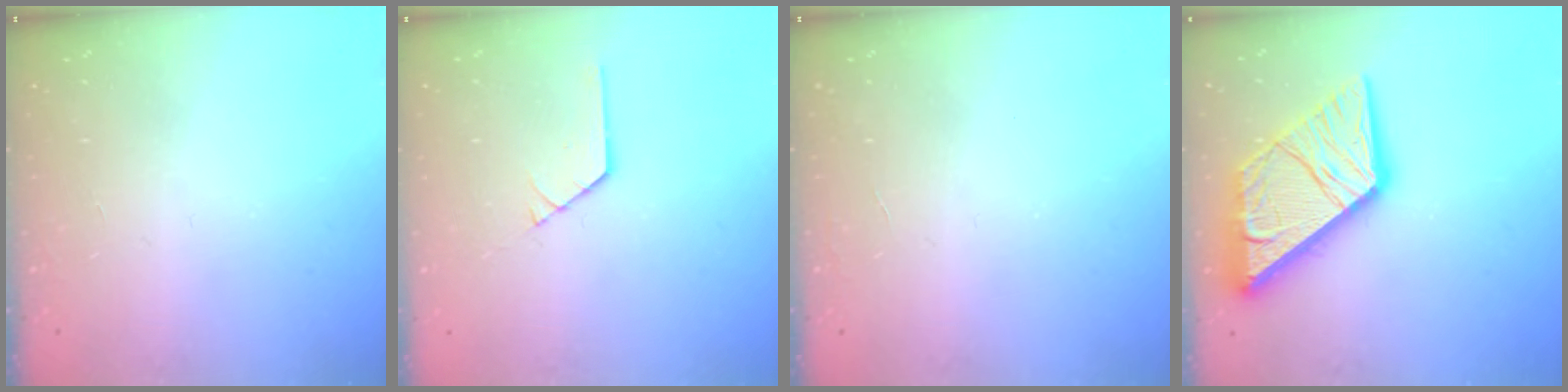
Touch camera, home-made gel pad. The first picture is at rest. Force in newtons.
{"total": 1.2, "press": 1.2, "slide": 0.1}
{"total": 0.0}
{"total": 21.7, "press": 21.5, "slide": 2.5}